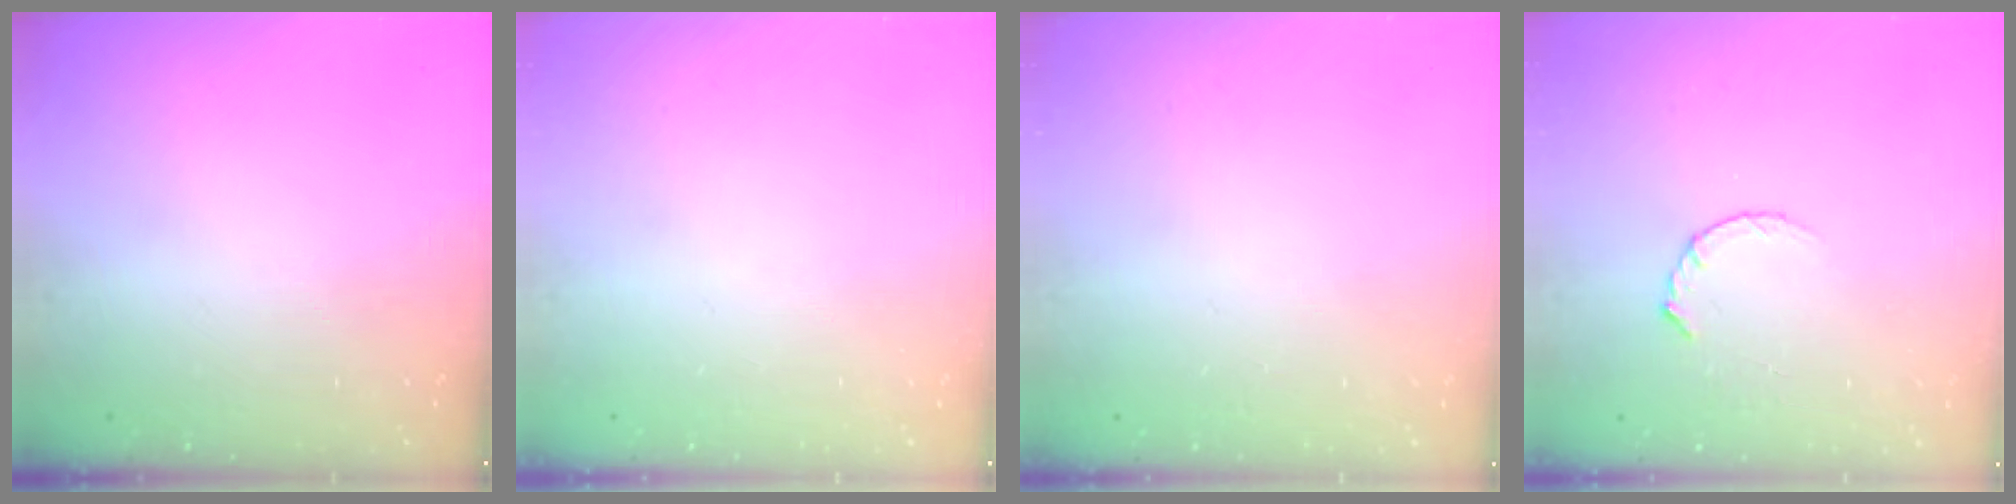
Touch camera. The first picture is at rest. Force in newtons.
{"total": 0.0}
{"total": 2.5, "press": 2.5, "slide": 0.2}
{"total": 2.8, "press": 2.8, "slide": 0.4}